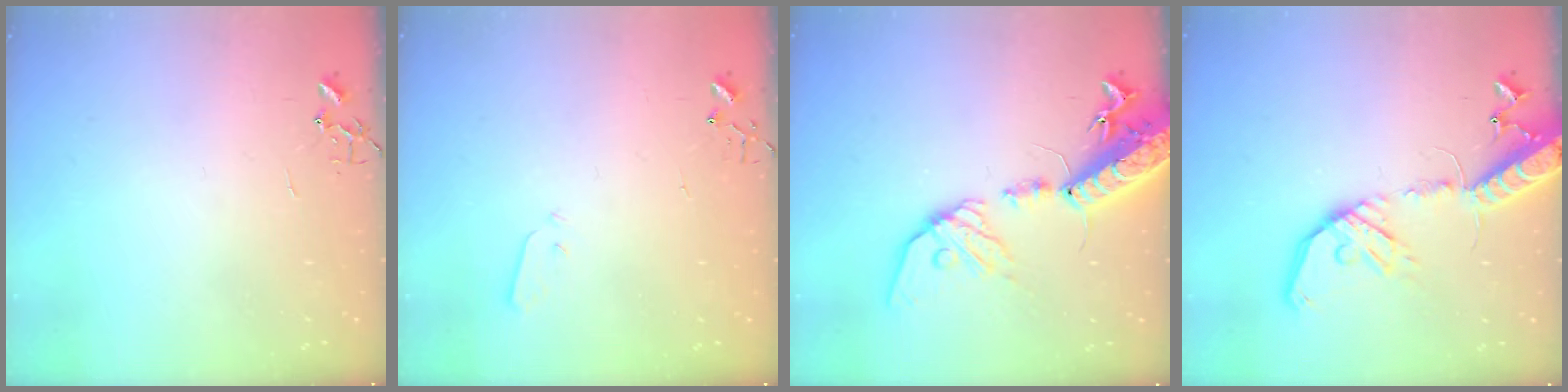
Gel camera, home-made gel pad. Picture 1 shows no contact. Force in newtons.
{"total": 2.8, "press": 2.7, "slide": 0.4}
{"total": 19.5, "press": 19.0, "slide": 4.4}
{"total": 17.9, "press": 17.6, "slide": 3.7}